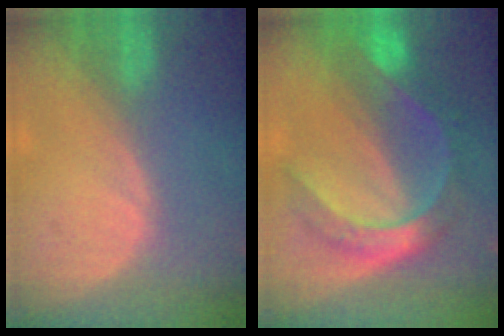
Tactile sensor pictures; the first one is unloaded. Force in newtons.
{"total": 8.2, "press": 8.1, "slide": 0.8}